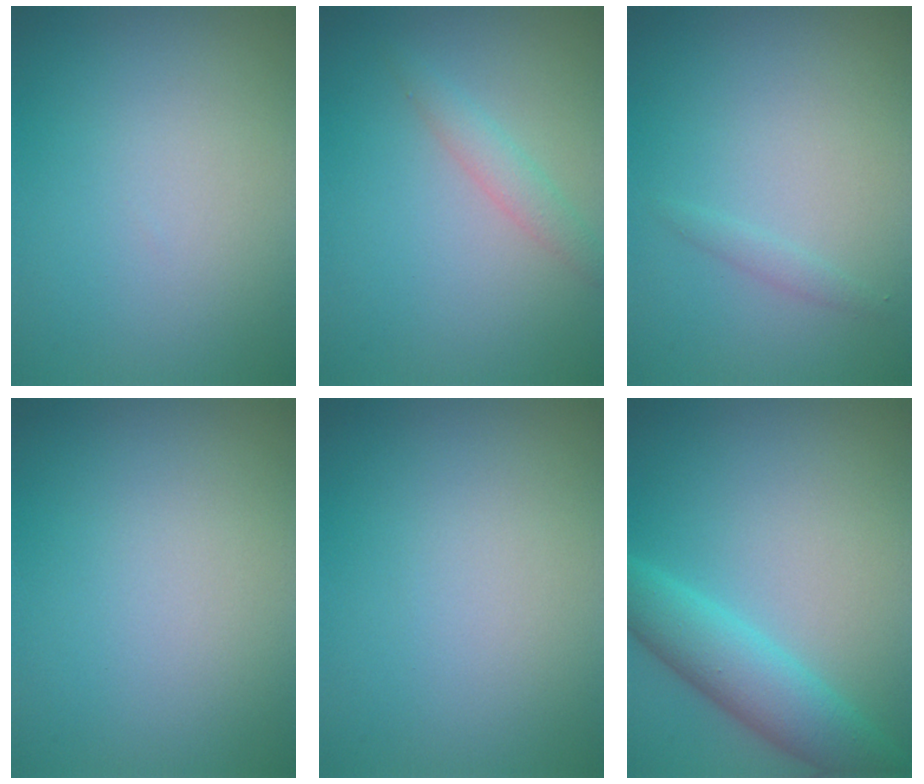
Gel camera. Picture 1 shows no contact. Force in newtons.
{"total": 1.6, "press": 1.6, "slide": 0.2}
{"total": 0.8, "press": 0.8, "slide": 0.1}
{"total": 0.0}
{"total": 0.0}
{"total": 4.9, "press": 4.9, "slide": 0.0}